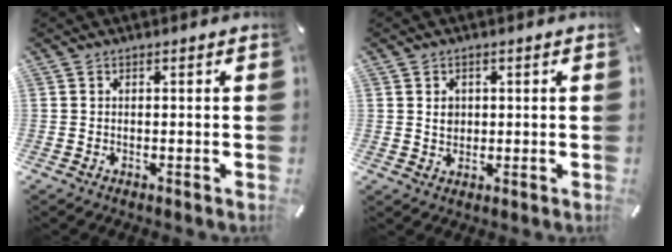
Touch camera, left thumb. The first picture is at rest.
{"total": 2.8, "force": [0.6, 2.5, 1.0], "torque": [-0.009, -0.002, 0.006]}